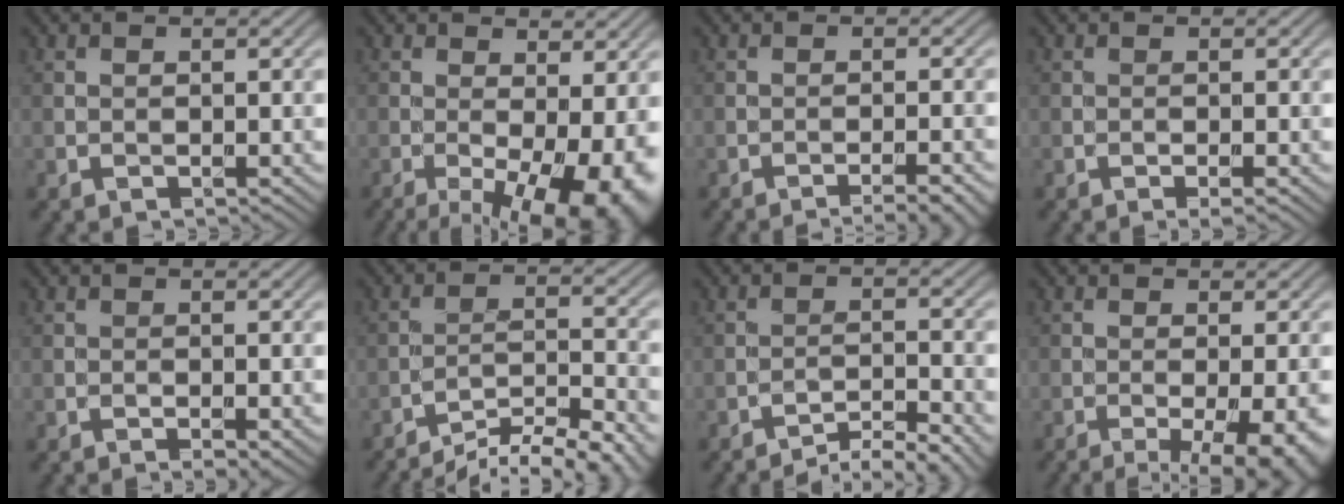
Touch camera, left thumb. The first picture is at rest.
{"total": 12.8, "force": [-4.2, 4.3, 11.3], "torque": [-0.165, -0.016, -0.051]}
{"total": 4.9, "force": [-3.4, 0.8, 3.4], "torque": [-0.046, 0.017, -0.057]}
{"total": 1.5, "force": [-0.7, 0.2, 1.3], "torque": [-0.022, 0.000, -0.012]}
{"total": 1.7, "force": [-0.7, 0.4, 1.5], "torque": [-0.024, -0.001, -0.010]}
{"total": 11.9, "force": [-10.5, 2.0, 5.3], "torque": [-0.086, -0.002, -0.151]}
{"total": 5.4, "force": [-4.4, 0.8, 3.0], "torque": [-0.050, 0.008, -0.068]}
{"total": 8.6, "force": [-3.7, 2.2, 7.4], "torque": [-0.107, -0.010, -0.045]}